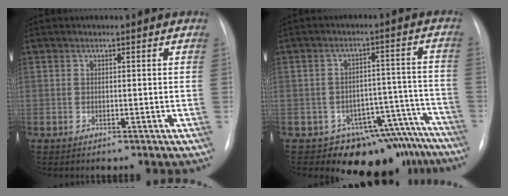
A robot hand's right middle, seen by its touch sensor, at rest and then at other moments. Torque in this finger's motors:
{"motor_torque": [0.70, -0.80, 0.02, 0.00]}